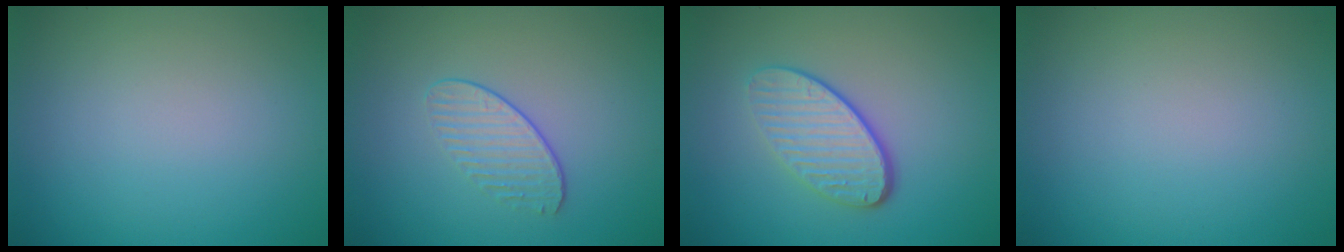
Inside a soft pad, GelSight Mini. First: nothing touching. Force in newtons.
{"total": 1.8, "press": 1.3, "slide": 1.1}
{"total": 4.3, "press": 3.2, "slide": 2.9}
{"total": 0.0}